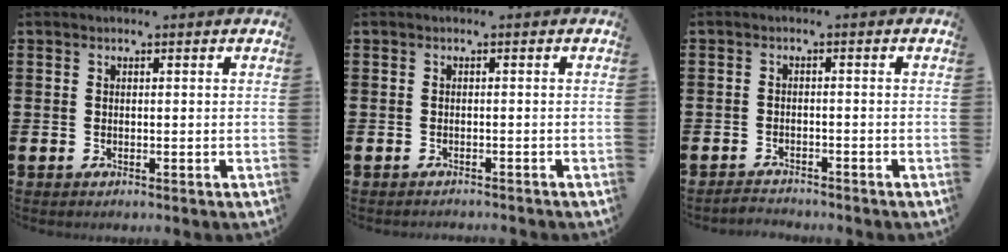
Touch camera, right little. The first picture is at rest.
{"total": 0.6, "force": [-0.6, 0.0, 0.0], "torque": [-0.001, -0.002, -0.012]}
{"total": 1.5, "force": [-1.5, 0.0, -0.2], "torque": [-0.002, 0.004, -0.032]}